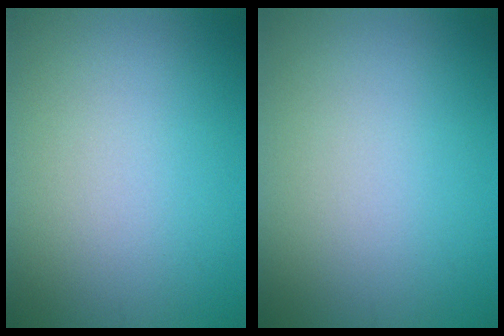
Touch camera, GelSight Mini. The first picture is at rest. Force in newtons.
{"total": 0.0}